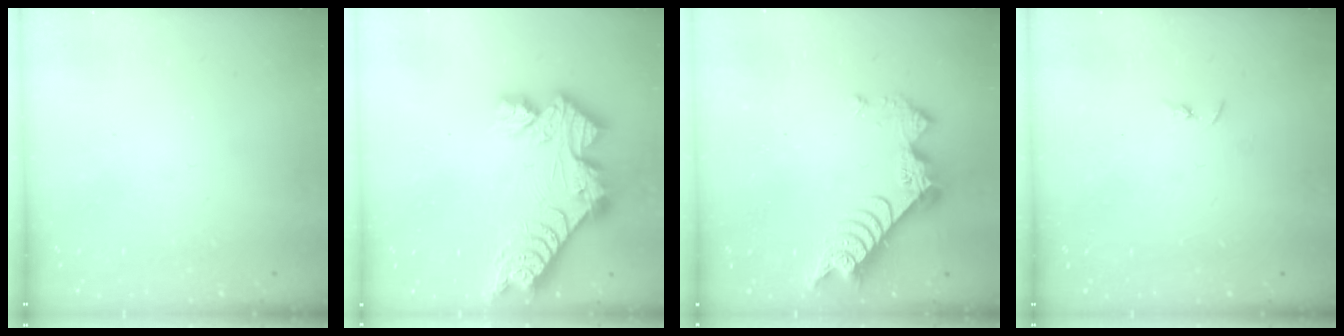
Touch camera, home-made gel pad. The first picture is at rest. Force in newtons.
{"total": 14.5, "press": 14.4, "slide": 1.2}
{"total": 9.9, "press": 9.9, "slide": 0.8}
{"total": 3.3, "press": 3.2, "slide": 0.4}